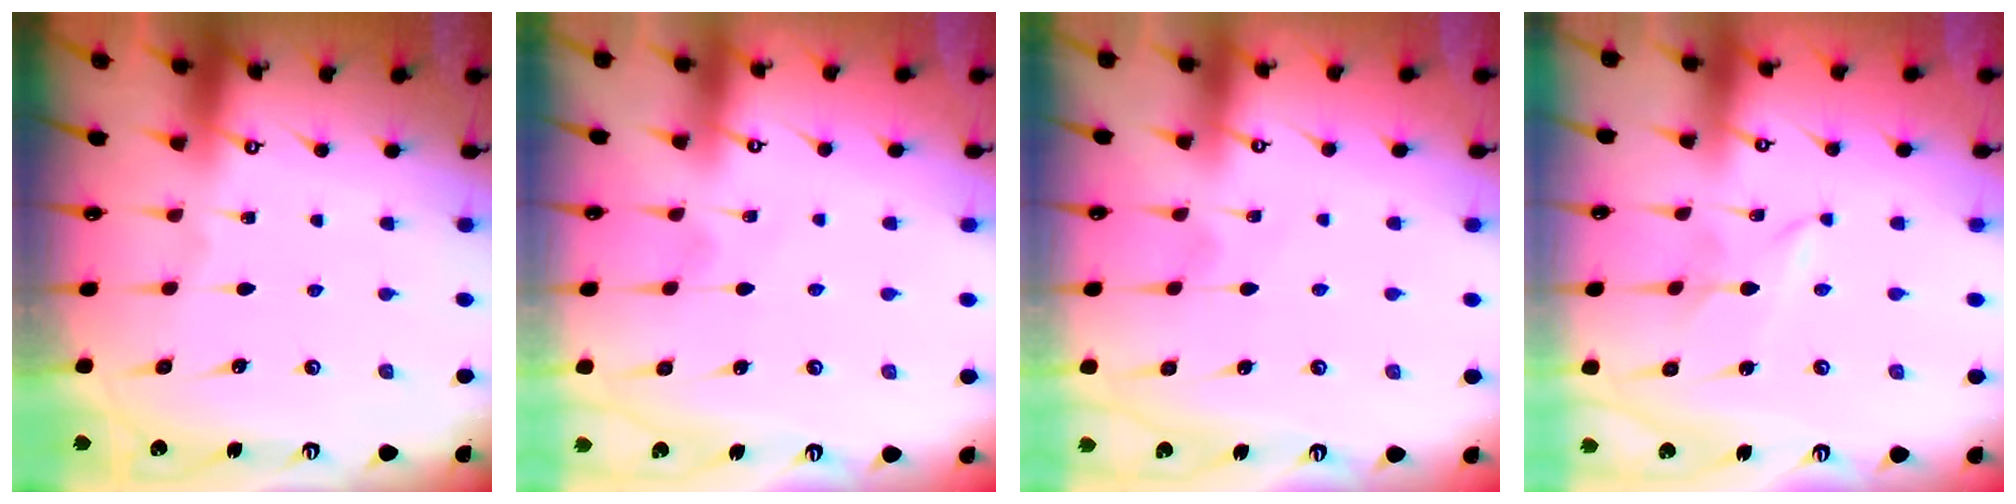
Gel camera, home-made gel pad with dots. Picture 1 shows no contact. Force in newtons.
{"total": 2.6, "press": 2.6, "slide": 0.3}
{"total": 2.6, "press": 2.6, "slide": 0.3}
{"total": 1.6, "press": 1.6, "slide": 0.2}